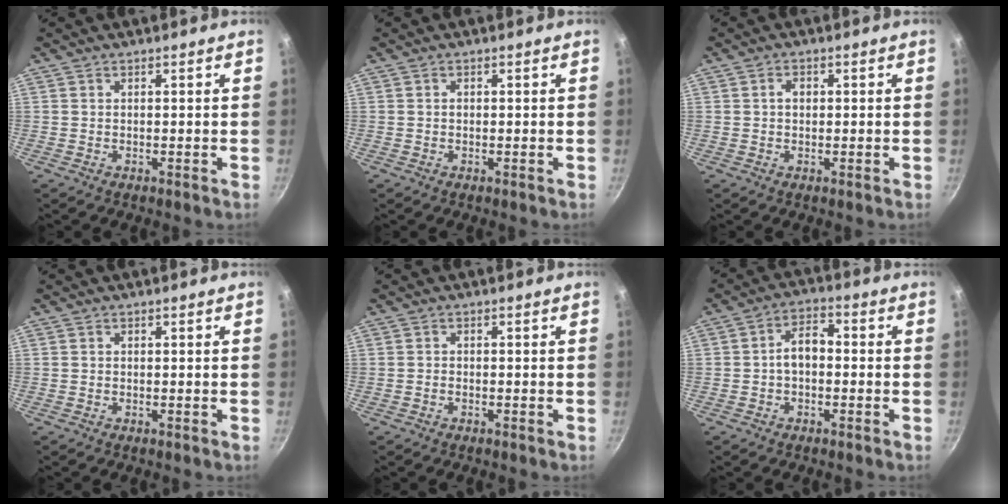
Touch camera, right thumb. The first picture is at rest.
{"total": 0.6, "force": [0.0, 0.5, 0.4], "torque": [-0.005, 0.003, 0.002]}
{"total": 2.0, "force": [0.2, 1.5, 1.3], "torque": [-0.012, 0.003, 0.002]}
{"total": 0.0}
{"total": 0.6, "force": [-0.4, 0.4, 0.3], "torque": [-0.007, 0.004, -0.009]}
{"total": 5.6, "force": [-0.7, 3.6, 4.3], "torque": [-0.053, 0.027, -0.018]}